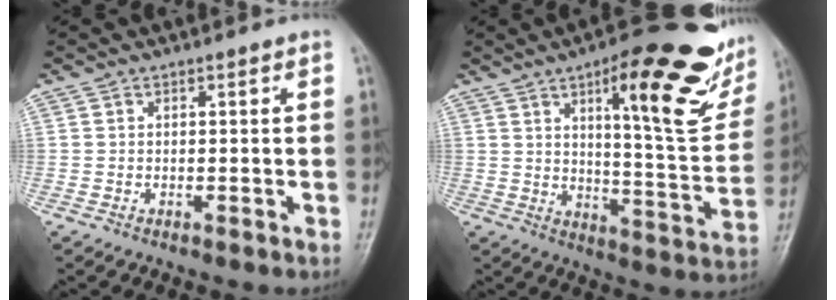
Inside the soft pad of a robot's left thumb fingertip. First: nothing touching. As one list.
[{"total": 23.8, "force": [11.1, 6.5, 20.0], "torque": [-0.231, -0.035, 0.158]}]